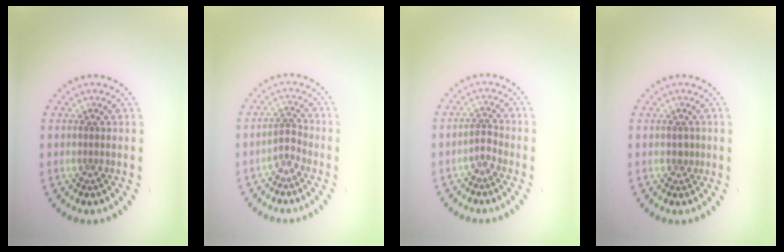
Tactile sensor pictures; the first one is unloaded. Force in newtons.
{"total": 1.5, "press": 0.9, "slide": 1.2}
{"total": 1.1, "press": 0.8, "slide": 0.8}
{"total": 0.8, "press": 0.7, "slide": 0.3}